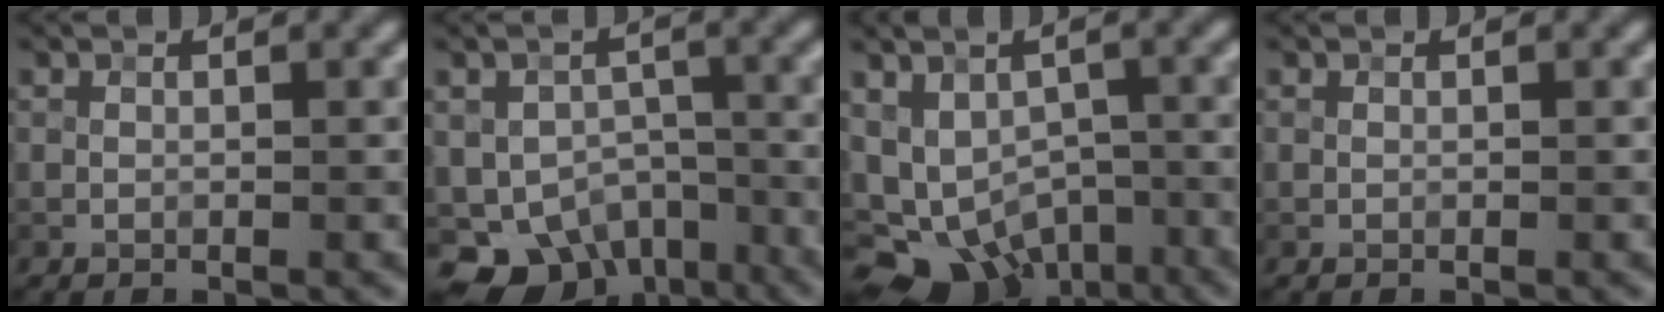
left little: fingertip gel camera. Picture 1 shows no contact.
{"total": 7.8, "force": [-4.7, 5.2, 3.3], "torque": [-0.041, -0.021, -0.074]}
{"total": 11.4, "force": [-6.2, 8.1, 5.0], "torque": [-0.075, -0.022, -0.075]}
{"total": 0.0}